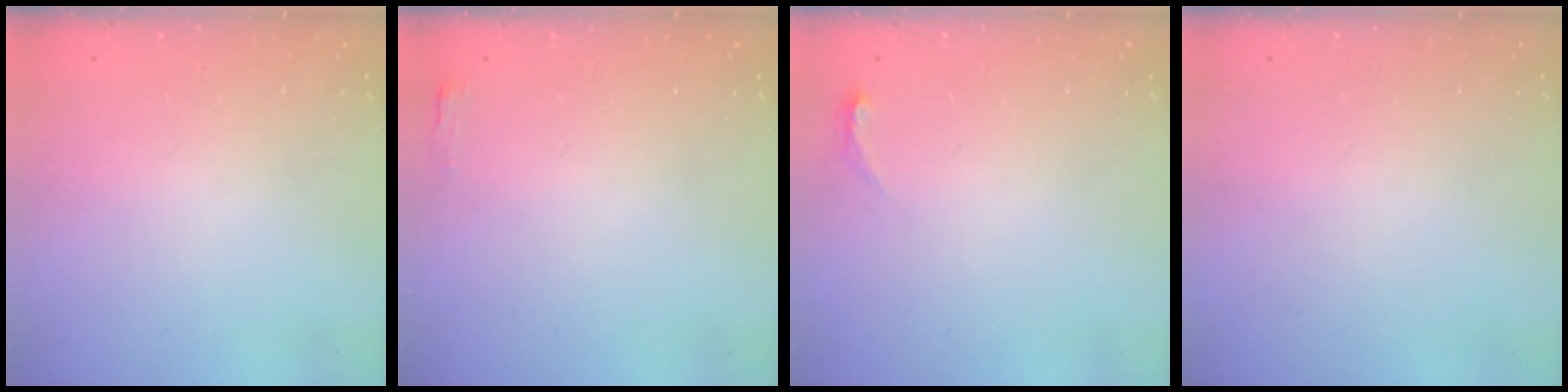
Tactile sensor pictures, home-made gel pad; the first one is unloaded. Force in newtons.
{"total": 2.7, "press": 2.6, "slide": 0.8}
{"total": 3.7, "press": 3.4, "slide": 1.5}
{"total": 0.0}